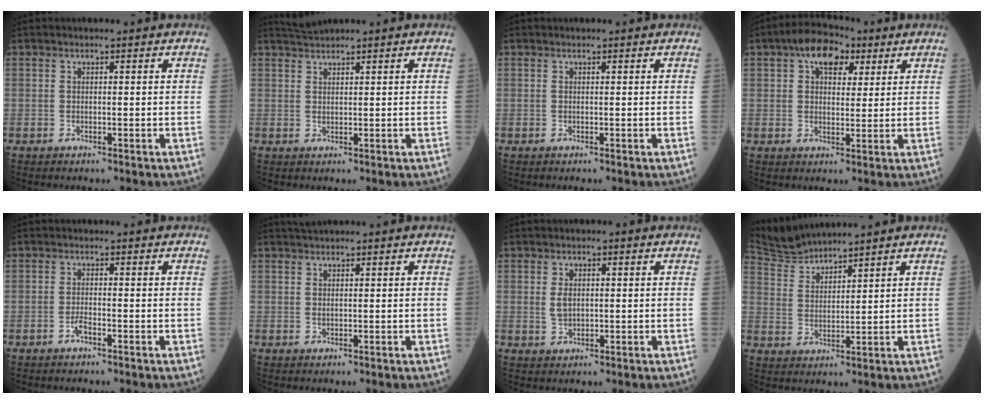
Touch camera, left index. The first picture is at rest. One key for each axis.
{"total": 2.1, "fx": 2.0, "fy": -0.5, "fz": 0.1, "tx": -0.007, "ty": 0.008, "tz": 0.050}
{"total": 0.0}
{"total": 7.4, "fx": 3.8, "fy": 4.0, "fz": 4.9, "tx": -0.084, "ty": 0.030, "tz": 0.059}
{"total": 1.3, "fx": -0.8, "fy": 0.2, "fz": 1.0, "tx": -0.023, "ty": 0.000, "tz": -0.017}
{"total": 1.5, "fx": 1.3, "fy": 0.0, "fz": 0.7, "tx": -0.013, "ty": 0.009, "tz": 0.028}
{"total": 2.8, "fx": 0.3, "fy": 1.7, "fz": 2.2, "tx": -0.050, "ty": 0.007, "tz": 0.009}
{"total": 5.8, "fx": 5.7, "fy": -0.8, "fz": 0.2, "tx": -0.023, "ty": 0.010, "tz": 0.126}